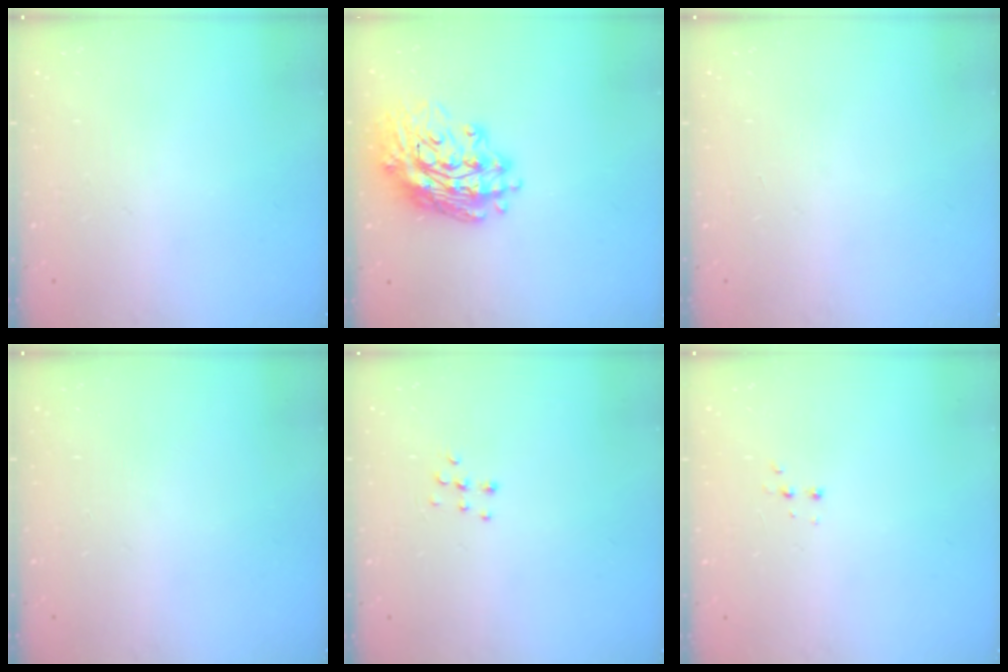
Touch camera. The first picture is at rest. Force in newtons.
{"total": 18.1, "press": 17.6, "slide": 4.0}
{"total": 0.0}
{"total": 0.0}
{"total": 5.9, "press": 5.9, "slide": 0.4}
{"total": 3.0, "press": 2.9, "slide": 0.7}